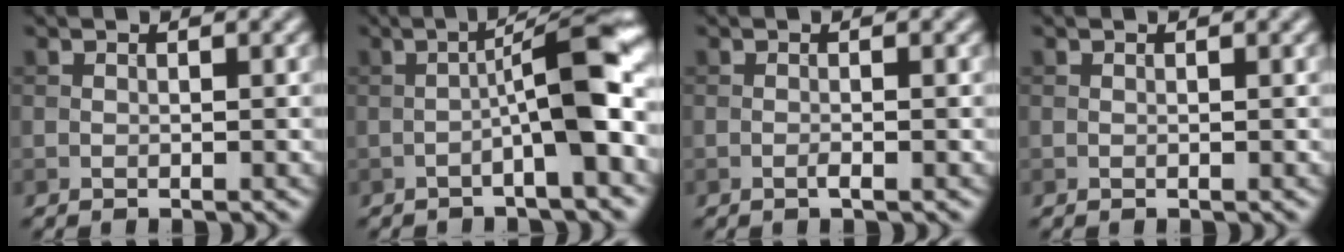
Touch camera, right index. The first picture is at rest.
{"total": 6.8, "force": [-1.6, 0.9, 6.5], "torque": [-0.099, 0.026, -0.032]}
{"total": 0.8, "force": [-0.4, 0.0, 0.7], "torque": [-0.014, -0.001, -0.009]}
{"total": 0.0}